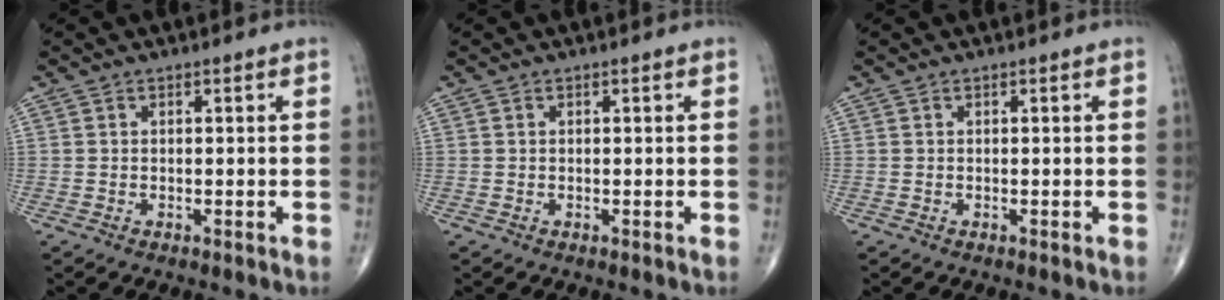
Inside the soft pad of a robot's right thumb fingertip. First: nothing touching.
{"total": 0.0}
{"total": 0.0}